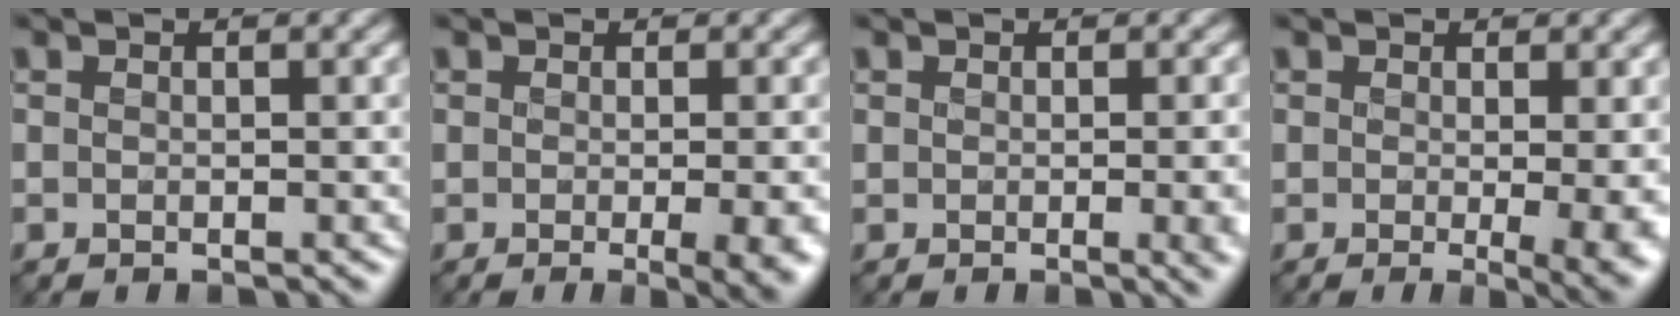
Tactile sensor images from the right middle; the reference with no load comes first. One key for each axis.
{"total": 5.1, "fx": -1.2, "fy": 1.9, "fz": 4.6, "tx": -0.052, "ty": -0.019, "tz": -0.005}
{"total": 3.3, "fx": -0.3, "fy": 1.4, "fz": 2.9, "tx": -0.022, "ty": -0.013, "tz": 0.002}
{"total": 4.4, "fx": -0.3, "fy": 1.3, "fz": 4.2, "tx": -0.054, "ty": -0.018, "tz": -0.002}